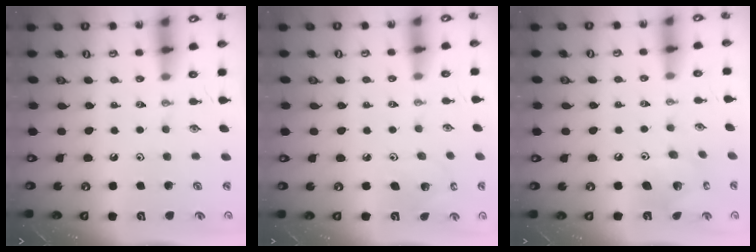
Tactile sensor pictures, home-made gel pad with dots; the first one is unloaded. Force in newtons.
{"total": 4.4, "press": 4.4, "slide": 0.2}
{"total": 10.6, "press": 10.6, "slide": 0.5}